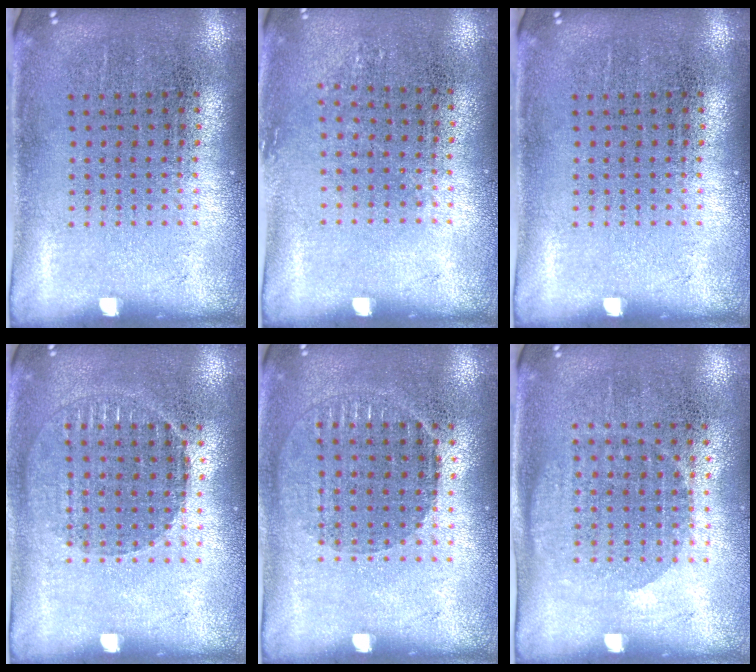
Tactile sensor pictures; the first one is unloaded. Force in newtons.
{"total": 0.8, "press": 0.7, "slide": 0.4}
{"total": 0.0}
{"total": 1.0, "press": 1.0, "slide": 0.1}
{"total": 1.0, "press": 0.9, "slide": 0.4}
{"total": 1.1, "press": 1.0, "slide": 0.4}